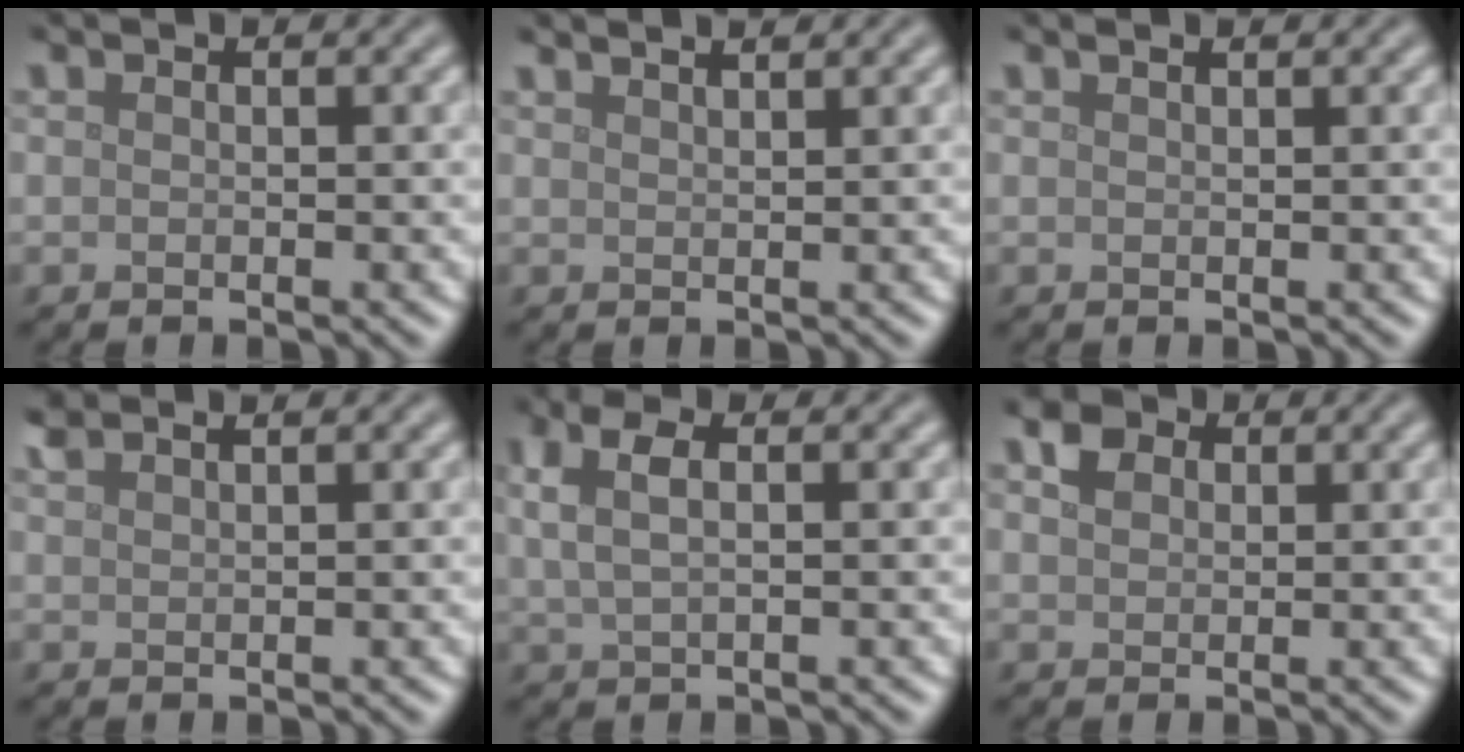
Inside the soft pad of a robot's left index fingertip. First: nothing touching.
{"total": 3.1, "force": [2.3, 1.2, 1.6], "torque": [-0.001, 0.019, 0.001]}
{"total": 0.7, "force": [0.6, 0.1, 0.4], "torque": [-0.003, -0.001, 0.006]}
{"total": 1.6, "force": [1.5, 0.3, 0.7], "torque": [-0.008, 0.006, 0.026]}
{"total": 3.5, "force": [1.4, 1.6, 2.8], "torque": [-0.062, 0.006, 0.026]}
{"total": 2.2, "force": [0.9, 1.7, 1.0], "torque": [-0.021, 0.005, 0.013]}